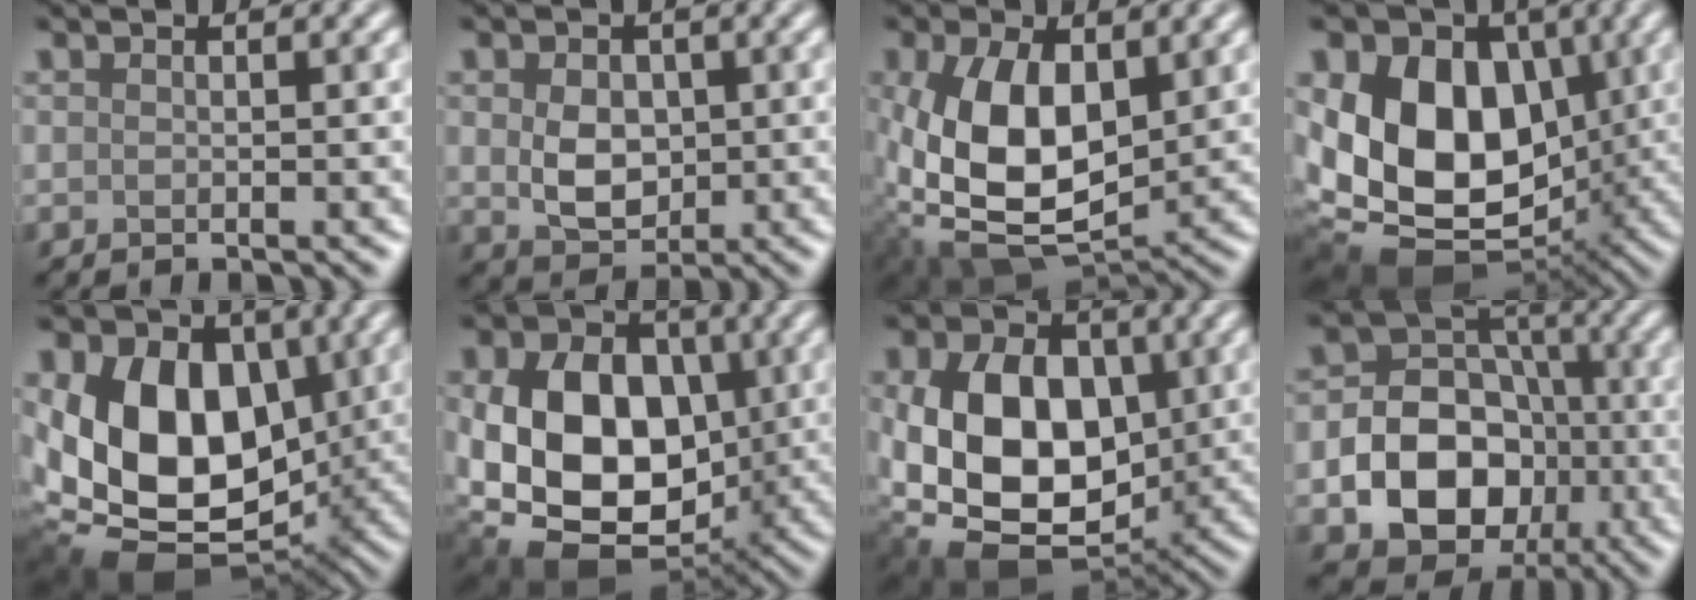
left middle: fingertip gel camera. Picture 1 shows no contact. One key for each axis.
{"total": 4.2, "fx": 0.2, "fy": 3.1, "fz": 2.8, "tx": -0.055, "ty": -0.007, "tz": 0.006}
{"total": 11.4, "fx": 0.8, "fy": 6.8, "fz": 9.0, "tx": -0.195, "ty": -0.010, "tz": 0.022}
{"total": 16.8, "fx": 0.6, "fy": 12.0, "fz": 11.8, "tx": -0.186, "ty": 0.007, "tz": 0.016}
{"total": 14.8, "fx": 1.5, "fy": 10.4, "fz": 10.5, "tx": -0.185, "ty": -0.015, "tz": 0.024}
{"total": 13.9, "fx": -1.0, "fy": 9.9, "fz": 9.7, "tx": -0.168, "ty": -0.014, "tz": -0.021}
{"total": 12.2, "fx": 0.0, "fy": 8.6, "fz": 8.6, "tx": -0.162, "ty": -0.019, "tz": -0.001}
{"total": 10.6, "fx": -2.8, "fy": 8.4, "fz": 5.8, "tx": -0.082, "ty": -0.011, "tz": -0.073}